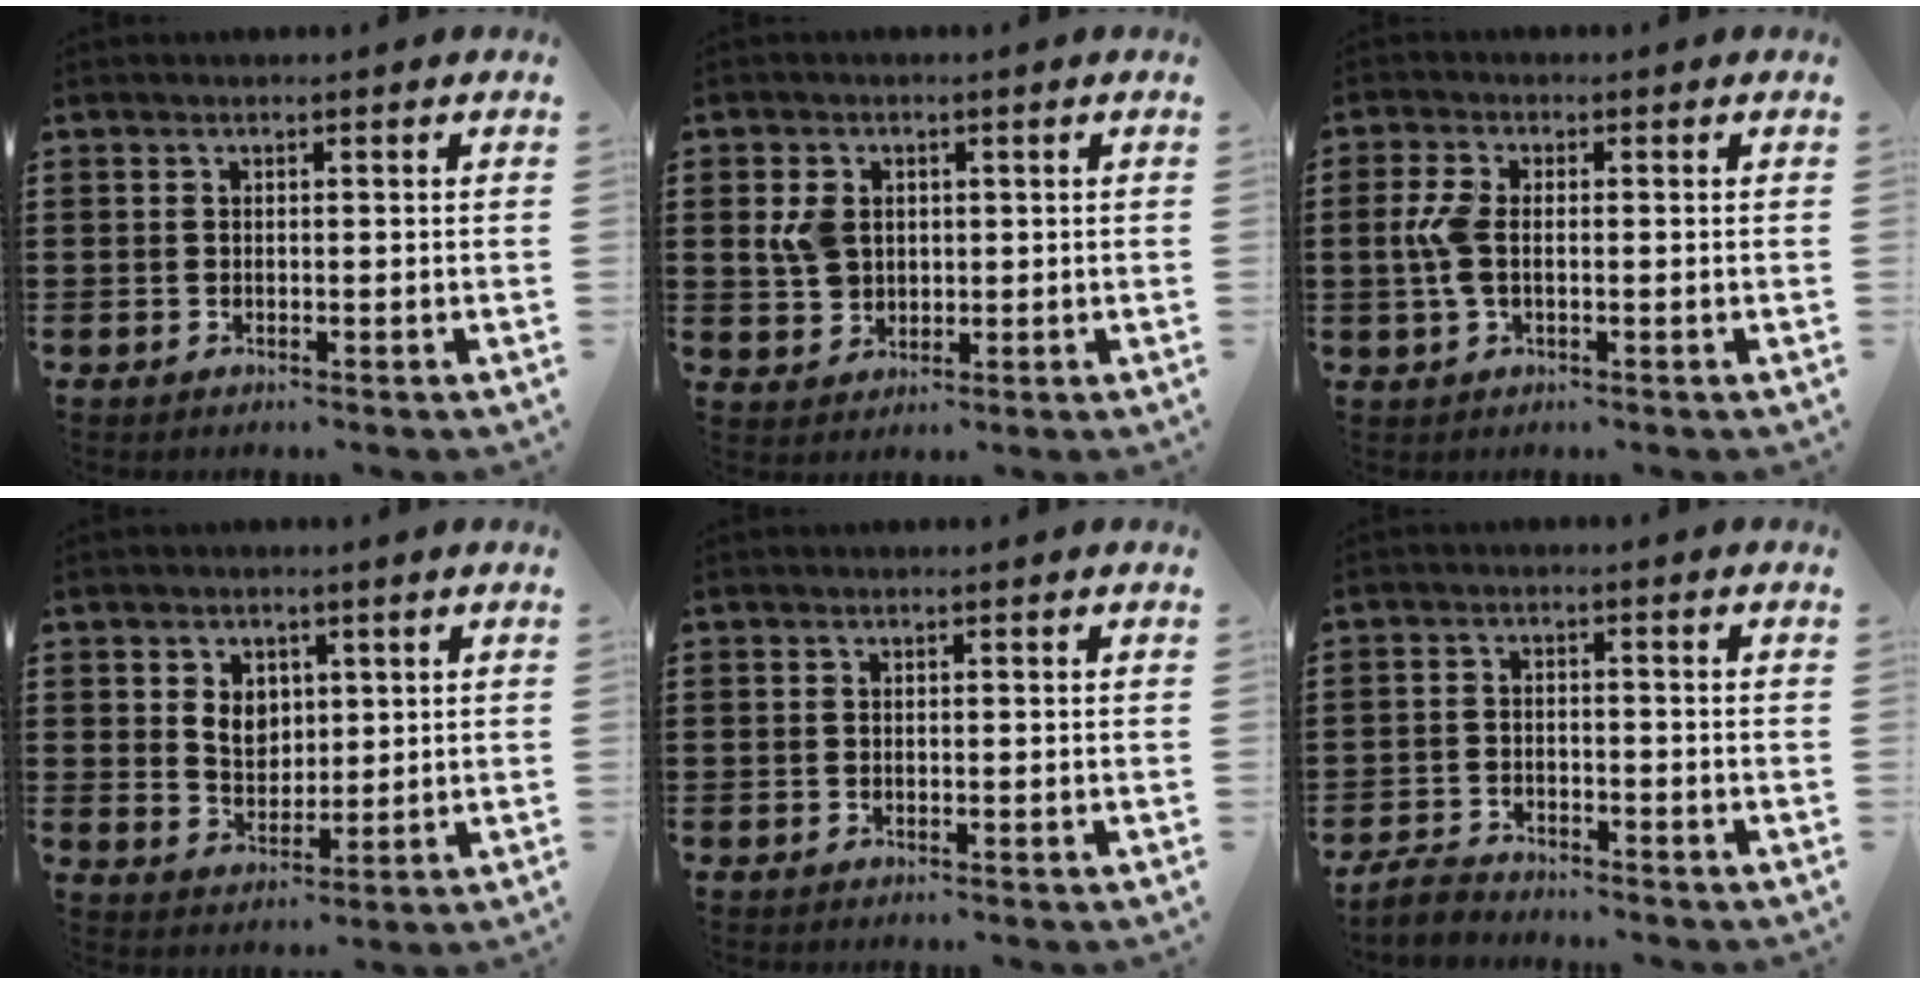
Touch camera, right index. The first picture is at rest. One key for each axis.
{"total": 4.5, "fx": 0.9, "fy": 3.6, "fz": 2.6, "tx": -0.078, "ty": 0.007, "tz": 0.011}
{"total": 4.9, "fx": -0.3, "fy": 2.4, "fz": 4.3, "tx": -0.118, "ty": -0.008, "tz": -0.016}
{"total": 4.4, "fx": 1.5, "fy": 3.5, "fz": 2.3, "tx": -0.050, "ty": 0.007, "tz": 0.024}
{"total": 0.0}
{"total": 2.9, "fx": -2.9, "fy": 0.4, "fz": 0.3, "tx": -0.019, "ty": 0.000, "tz": -0.062}